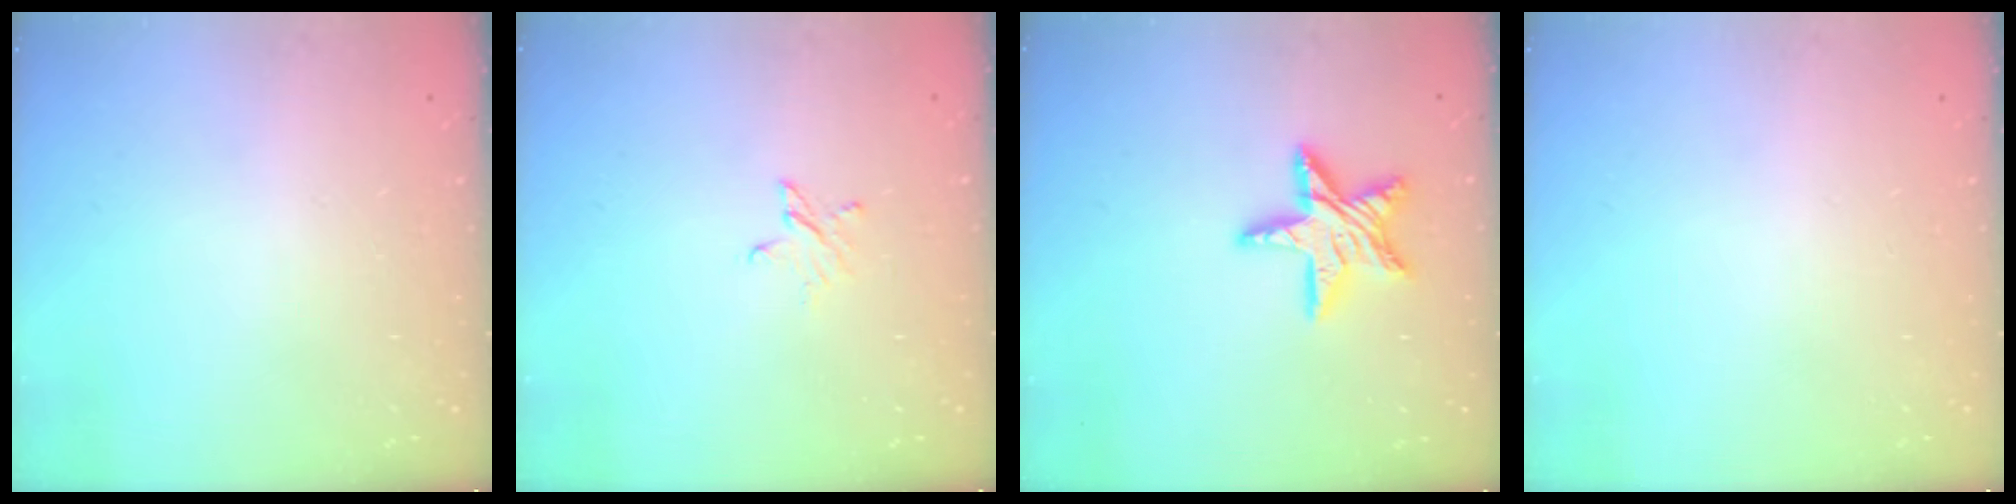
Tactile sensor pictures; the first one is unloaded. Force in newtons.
{"total": 3.2, "press": 3.2, "slide": 0.3}
{"total": 13.1, "press": 13.0, "slide": 1.2}
{"total": 0.0}